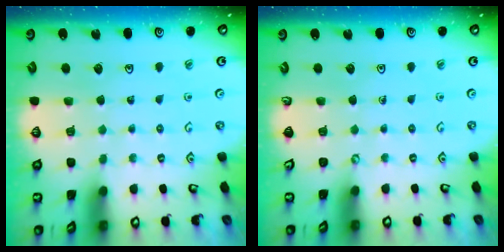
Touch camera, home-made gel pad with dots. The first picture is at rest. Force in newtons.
{"total": 0.0}